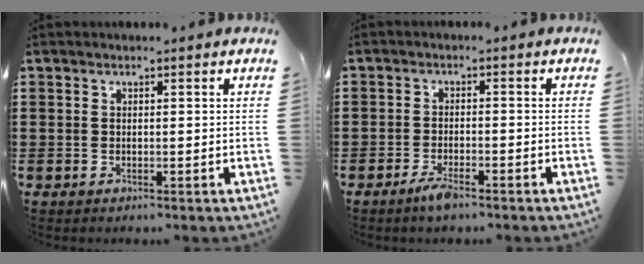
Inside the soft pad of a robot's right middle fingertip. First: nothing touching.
{"total": 2.8, "force": [-2.1, 0.7, 1.8], "torque": [-0.044, -0.002, -0.042]}